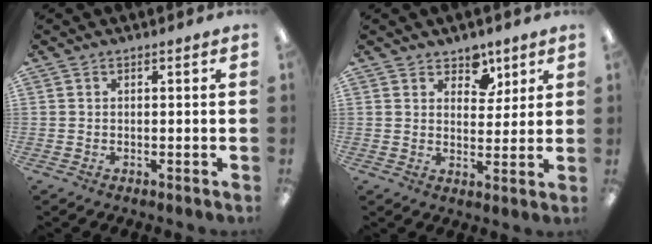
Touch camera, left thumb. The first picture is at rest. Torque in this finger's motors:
{"motor_torque": [0.42, 0.29, 0.51, -0.32, 0.01]}